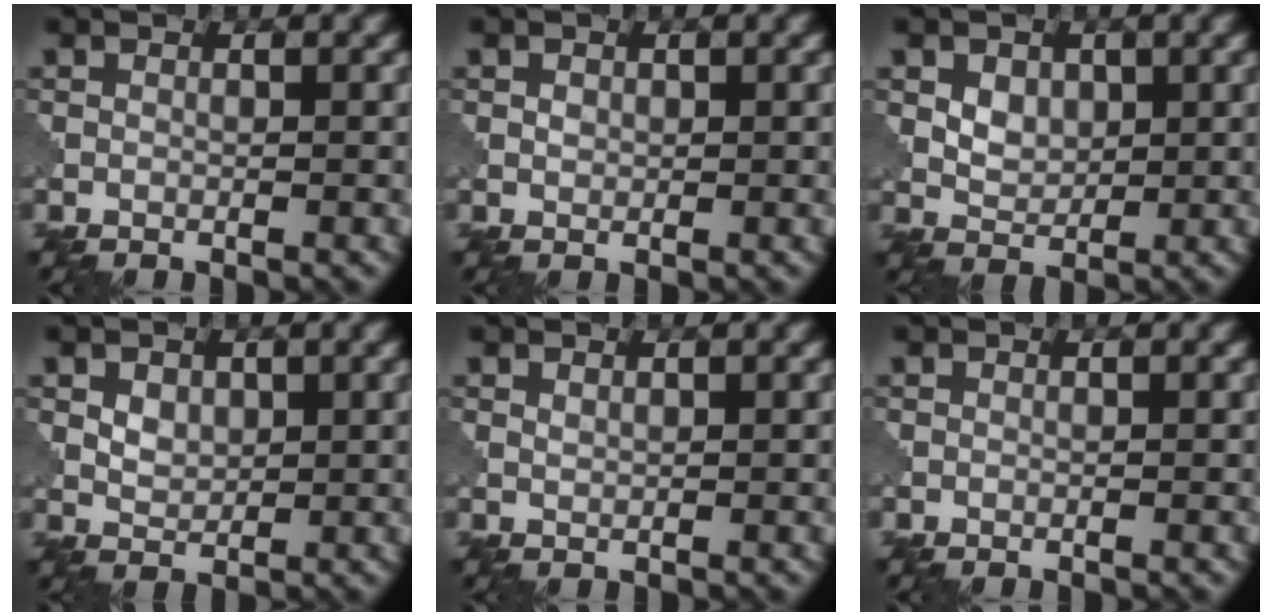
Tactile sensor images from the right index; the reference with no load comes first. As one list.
[{"total": 0.7, "force": [0.2, 0.5, 0.3], "torque": [-0.007, 0.000, 0.003]}, {"total": 2.8, "force": [1.0, 2.1, 1.7], "torque": [-0.030, 0.006, 0.015]}, {"total": 2.0, "force": [0.7, 1.5, 1.2], "torque": [-0.022, 0.001, 0.010]}, {"total": 0.5, "force": [0.4, 0.2, 0.3], "torque": [-0.011, 0.000, 0.009]}, {"total": 0.0}]